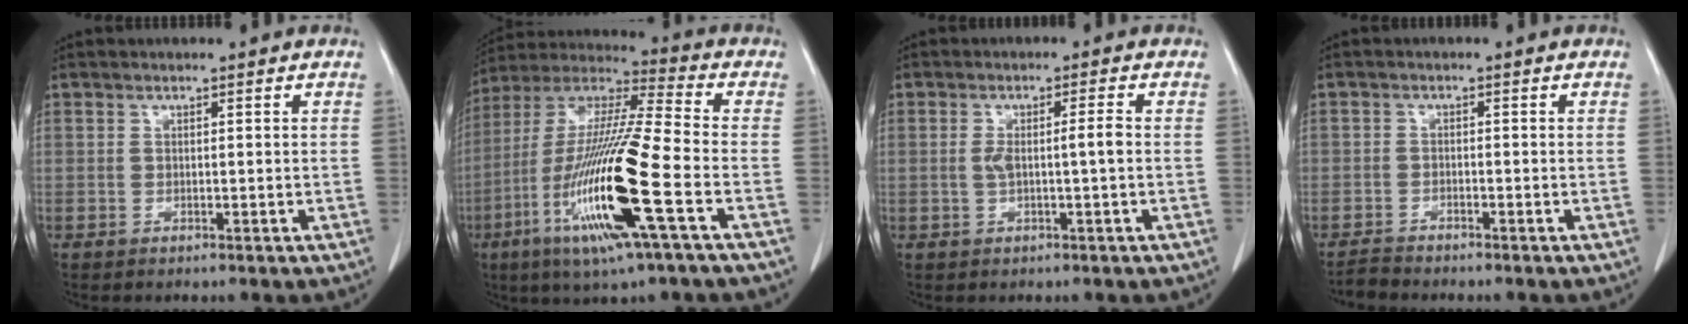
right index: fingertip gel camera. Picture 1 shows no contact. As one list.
[{"total": 20.9, "force": [-7.1, 0.7, 19.6], "torque": [-0.419, -0.033, -0.141]}, {"total": 3.4, "force": [-0.2, 0.0, 3.4], "torque": [-0.065, 0.007, 0.001]}, {"total": 1.9, "force": [-1.9, 0.1, 0.0], "torque": [0.001, -0.008, -0.037]}]